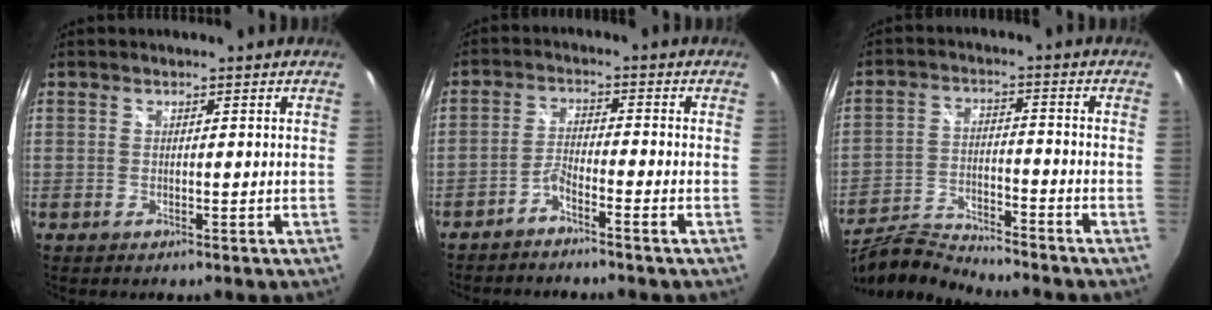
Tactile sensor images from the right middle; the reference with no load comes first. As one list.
[{"total": 2.8, "force": [-2.3, -0.1, 1.6], "torque": [-0.054, 0.010, -0.047]}, {"total": 11.2, "force": [-10.8, 0.5, 2.9], "torque": [-0.067, -0.012, -0.203]}]